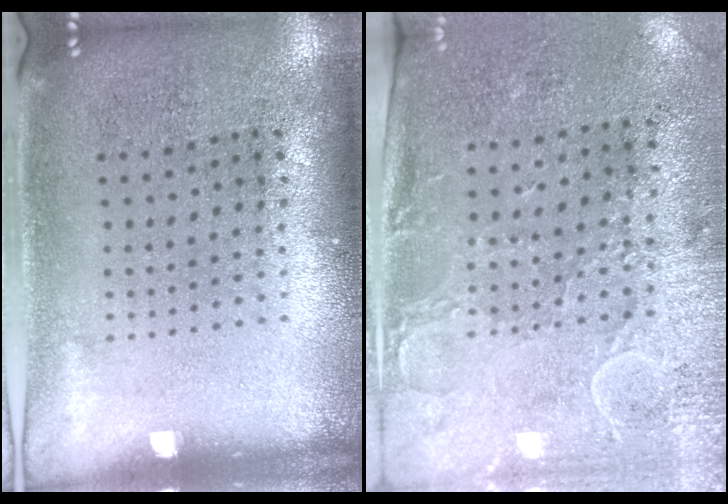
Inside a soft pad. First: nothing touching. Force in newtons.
{"total": 3.0, "press": 2.5, "slide": 1.6}